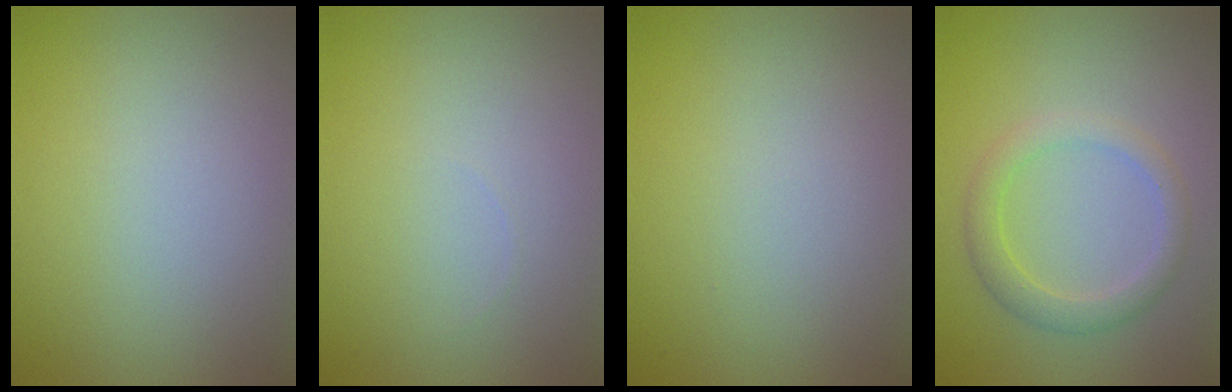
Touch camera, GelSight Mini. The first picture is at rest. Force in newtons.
{"total": 0.0}
{"total": 0.0}
{"total": 2.7, "press": 2.7, "slide": 0.0}